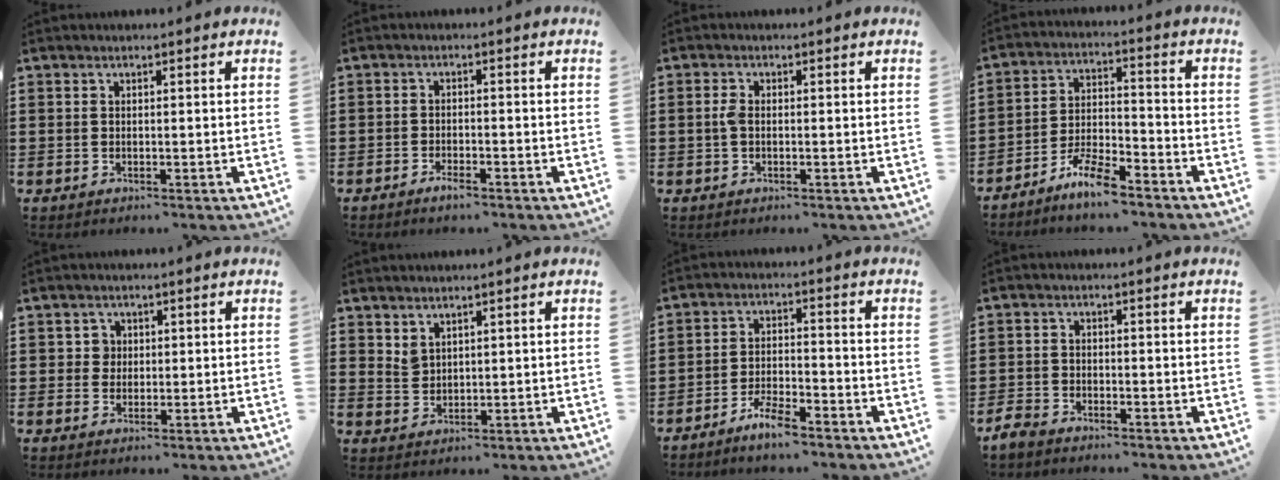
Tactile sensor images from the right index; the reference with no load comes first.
{"total": 1.7, "force": [-1.4, 0.5, 0.7], "torque": [-0.016, 0.001, -0.026]}
{"total": 1.9, "force": [-0.2, 1.0, 1.6], "torque": [-0.048, -0.003, -0.008]}
{"total": 6.6, "force": [-5.8, 1.1, 3.0], "torque": [-0.071, 0.005, -0.111]}
{"total": 2.2, "force": [0.4, 2.0, 0.7], "torque": [-0.023, 0.010, 0.005]}
{"total": 2.3, "force": [2.1, 1.0, 0.2], "torque": [-0.008, 0.004, 0.041]}
{"total": 4.4, "force": [-4.0, 0.8, 1.7], "torque": [-0.046, 0.004, -0.081]}
{"total": 2.3, "force": [-2.1, 0.8, 0.2], "torque": [-0.023, 0.000, -0.049]}